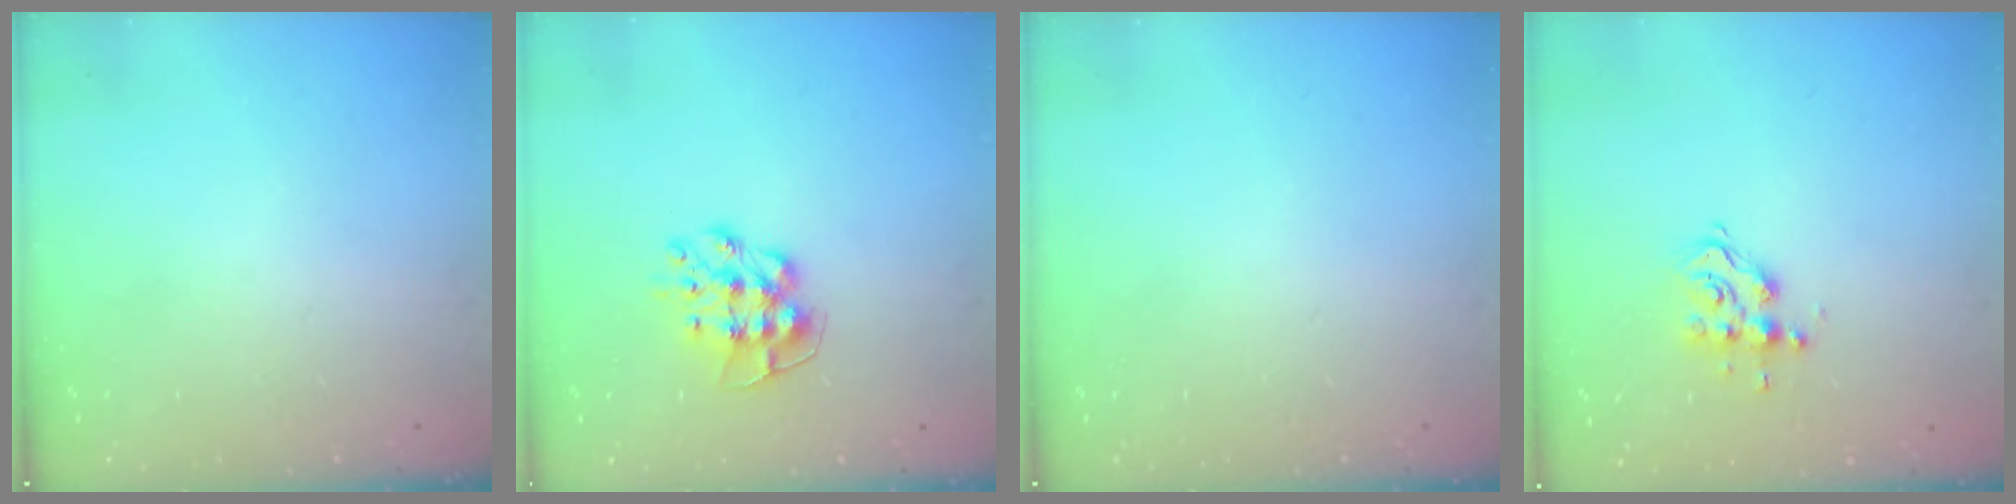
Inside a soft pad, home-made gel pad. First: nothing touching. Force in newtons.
{"total": 9.2, "press": 9.2, "slide": 0.9}
{"total": 0.0}
{"total": 8.9, "press": 8.8, "slide": 0.8}